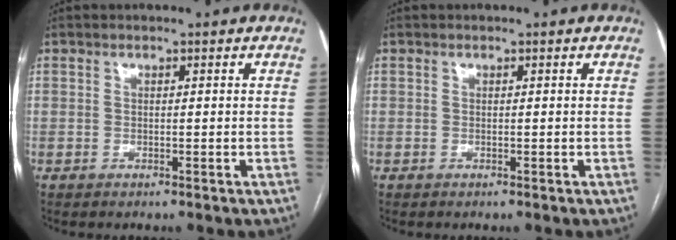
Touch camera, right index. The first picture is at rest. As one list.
[{"total": 0.0}]